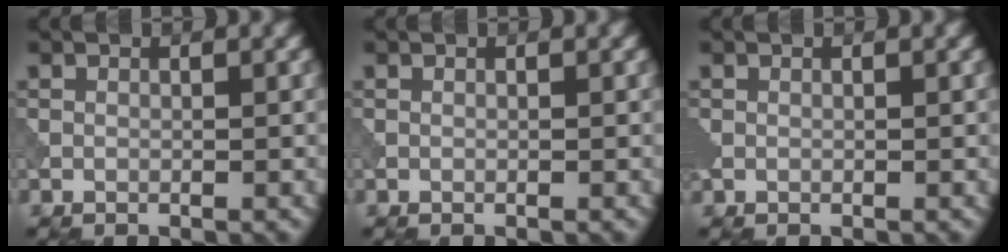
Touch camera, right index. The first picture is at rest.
{"total": 0.0}
{"total": 0.8, "force": [0.0, 0.7, 0.4], "torque": [-0.016, 0.001, 0.000]}